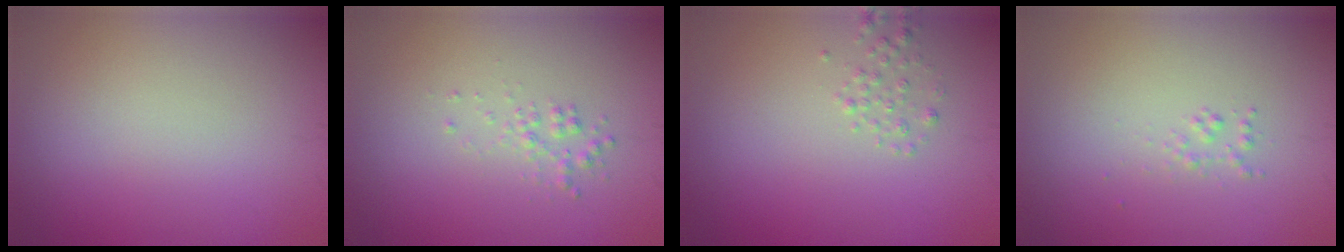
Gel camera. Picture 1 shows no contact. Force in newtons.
{"total": 1.2, "press": 1.2, "slide": 0.0}
{"total": 1.2, "press": 1.2, "slide": 0.1}
{"total": 0.7, "press": 0.7, "slide": 0.0}